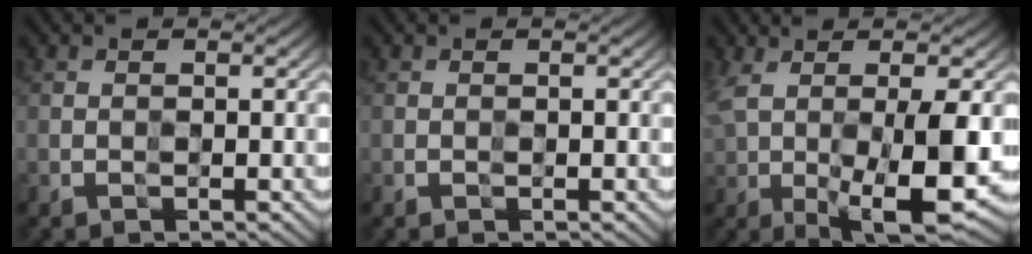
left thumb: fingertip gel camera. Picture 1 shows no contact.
{"total": 0.0}
{"total": 12.1, "force": [-0.6, 4.1, 11.3], "torque": [-0.211, -0.005, 0.006]}